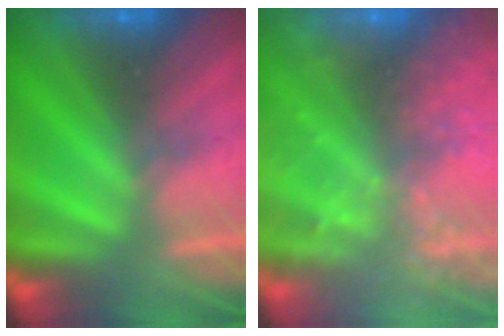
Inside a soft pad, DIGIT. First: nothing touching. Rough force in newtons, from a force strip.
{"total": 6.0}